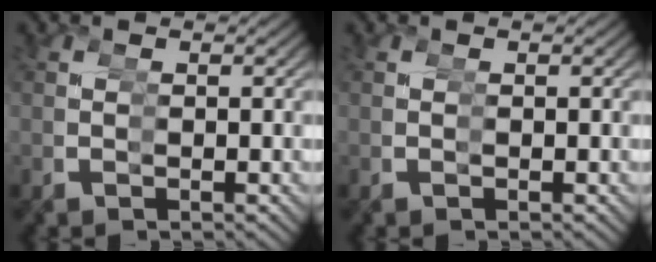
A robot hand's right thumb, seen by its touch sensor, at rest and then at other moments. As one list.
[{"total": 0.0}]